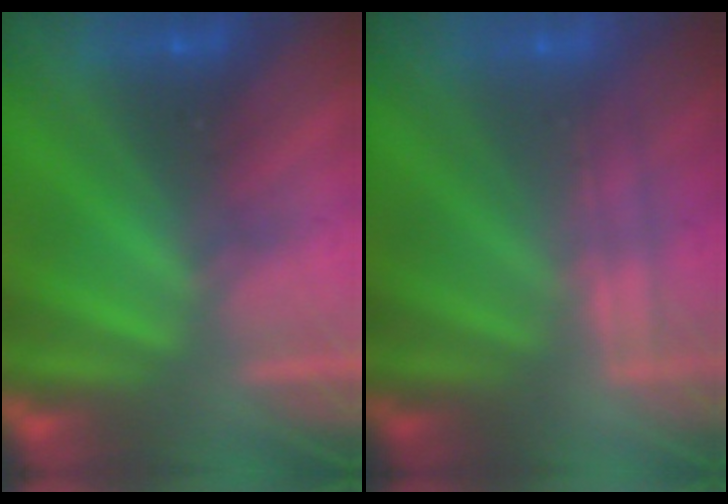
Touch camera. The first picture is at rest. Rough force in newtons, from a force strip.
{"total": 2.2}